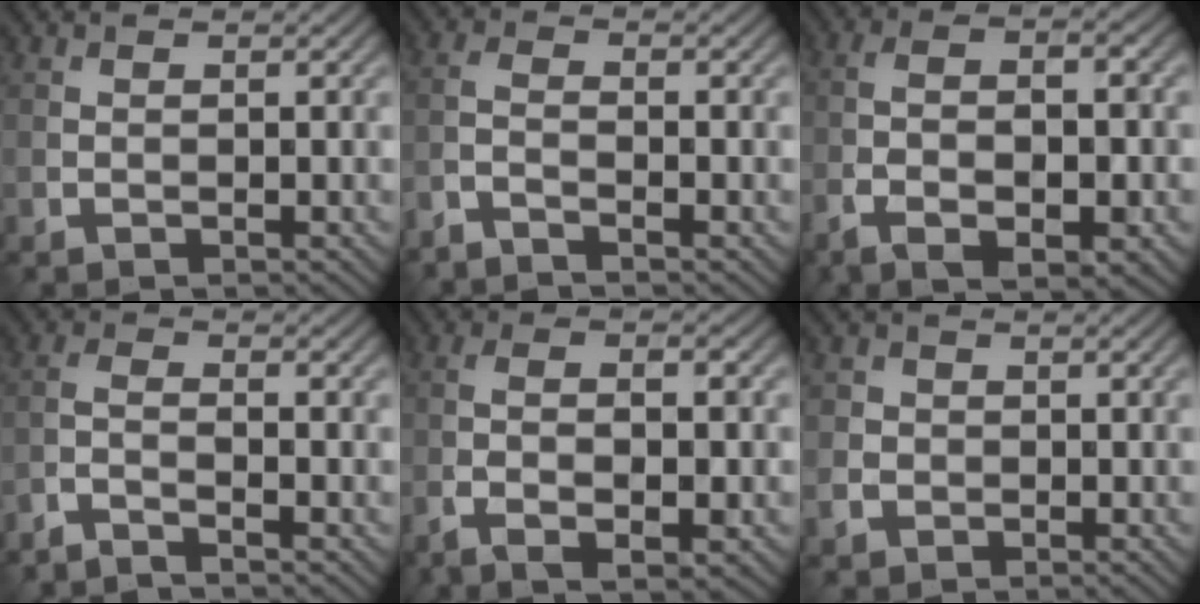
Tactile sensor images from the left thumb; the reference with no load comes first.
{"total": 2.7, "force": [-2.3, 0.3, 1.4], "torque": [-0.031, -0.003, -0.057]}
{"total": 9.7, "force": [-4.1, 3.3, 8.1], "torque": [-0.157, -0.016, -0.058]}
{"total": 2.8, "force": [-2.2, 0.3, 1.6], "torque": [-0.032, -0.001, -0.058]}
{"total": 7.5, "force": [-3.1, 2.3, 6.4], "torque": [-0.129, -0.010, -0.046]}
{"total": 2.7, "force": [-0.6, 2.6, 0.7], "torque": [-0.014, -0.003, -0.016]}